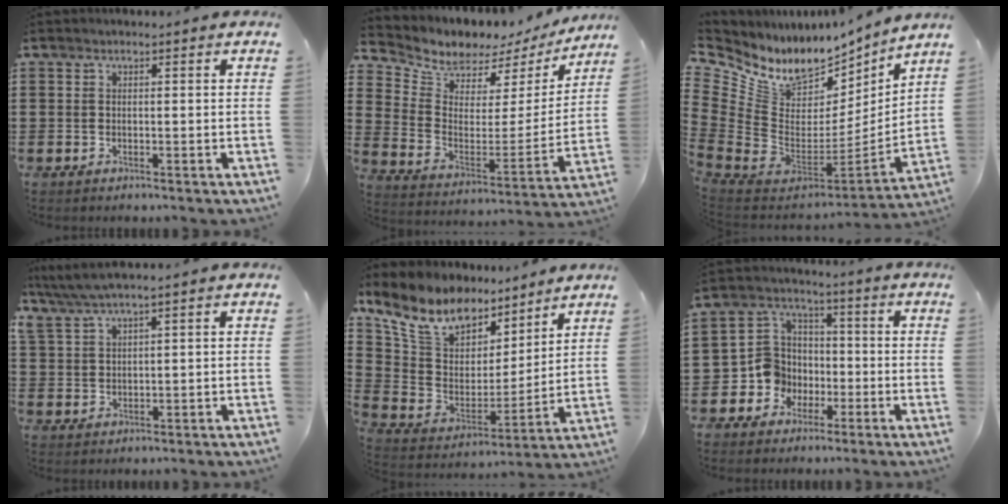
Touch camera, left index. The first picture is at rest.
{"total": 5.6, "force": [5.2, 2.2, 0.1], "torque": [-0.040, -0.042, 0.089]}
{"total": 10.1, "force": [6.8, 6.2, 4.2], "torque": [-0.122, -0.072, 0.119]}
{"total": 2.8, "force": [2.1, 0.2, 2.0], "torque": [-0.045, -0.002, 0.036]}
{"total": 10.6, "force": [8.9, 4.8, 3.3], "torque": [-0.118, -0.051, 0.163]}
{"total": 7.5, "force": [-2.1, 7.0, 1.7], "torque": [-0.089, 0.002, -0.045]}